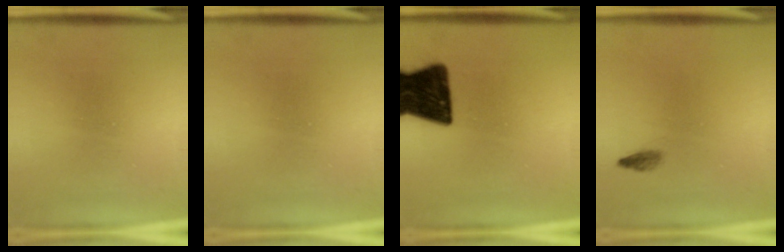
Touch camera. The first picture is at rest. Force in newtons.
{"total": 0.0}
{"total": 16.3}
{"total": 0.9}